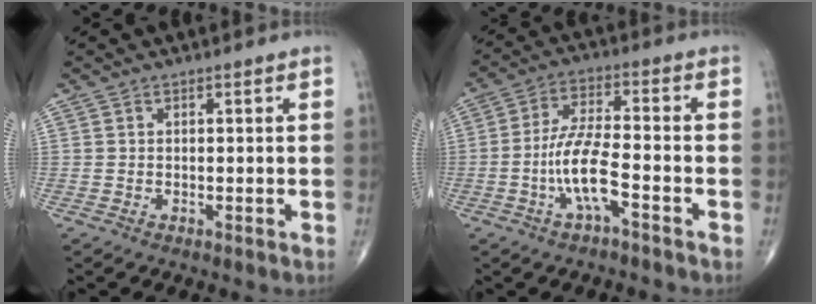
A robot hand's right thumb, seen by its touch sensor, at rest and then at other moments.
{"total": 9.0, "force": [-3.5, 2.4, 7.9], "torque": [-0.165, 0.033, -0.067]}